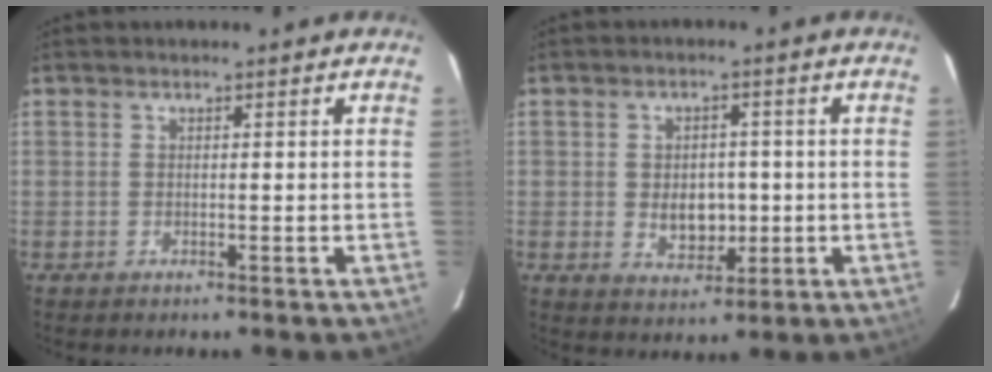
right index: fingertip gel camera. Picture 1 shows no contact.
{"total": 6.2, "force": [-0.6, 4.5, 4.3], "torque": [-0.077, 0.000, 0.000]}